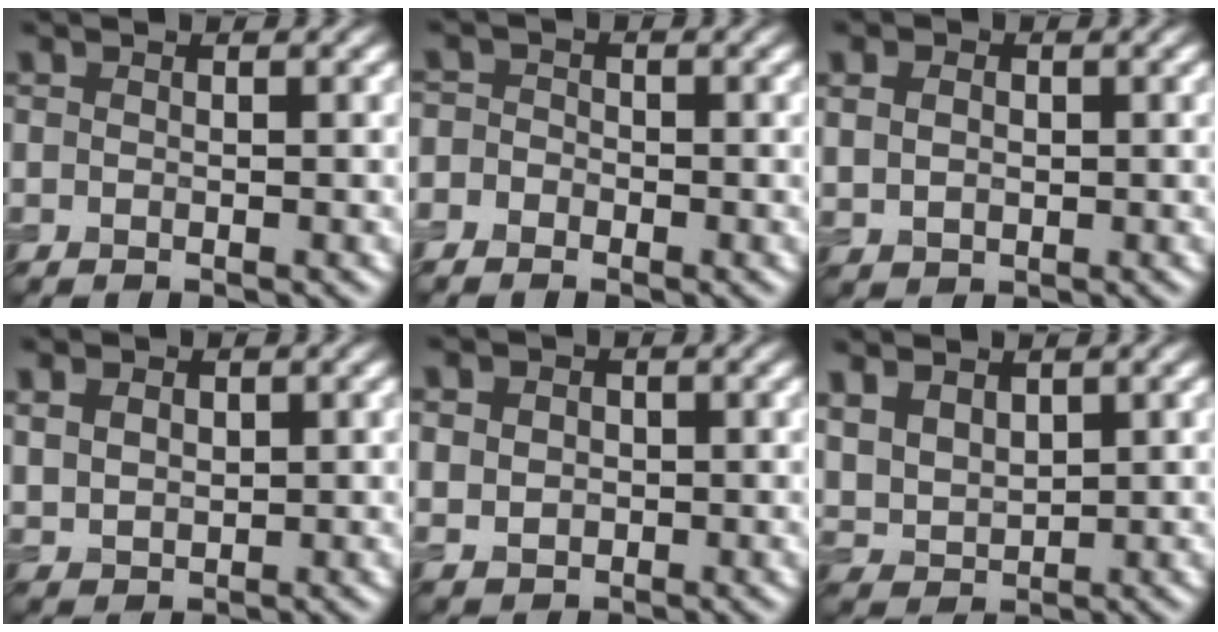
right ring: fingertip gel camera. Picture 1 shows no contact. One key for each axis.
{"total": 2.0, "fx": -1.0, "fy": 1.6, "fz": 0.5, "tx": 0.008, "ty": 0.011, "tz": -0.027}
{"total": 2.9, "fx": 0.8, "fy": 2.3, "fz": 1.7, "tx": -0.035, "ty": 0.013, "tz": 0.012}
{"total": 3.4, "fx": 1.4, "fy": 2.5, "fz": 1.8, "tx": -0.050, "ty": 0.009, "tz": 0.025}
{"total": 3.6, "fx": 0.8, "fy": 3.0, "fz": 1.7, "tx": -0.033, "ty": 0.014, "tz": 0.001}
{"total": 4.9, "fx": 2.4, "fy": 3.2, "fz": 2.8, "tx": -0.086, "ty": 0.008, "tz": 0.053}